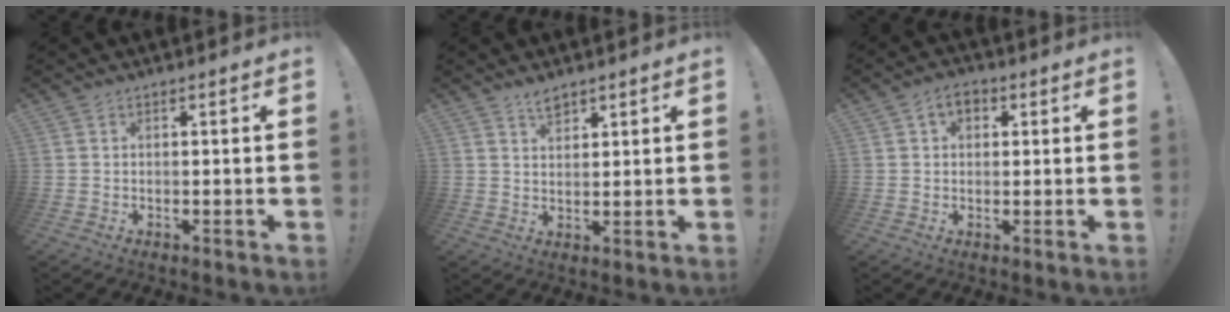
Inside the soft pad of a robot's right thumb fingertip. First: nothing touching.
{"total": 3.7, "force": [3.1, 1.4, 1.7], "torque": [-0.020, -0.019, 0.053]}
{"total": 4.8, "force": [1.7, 3.4, 2.8], "torque": [-0.040, 0.002, 0.030]}